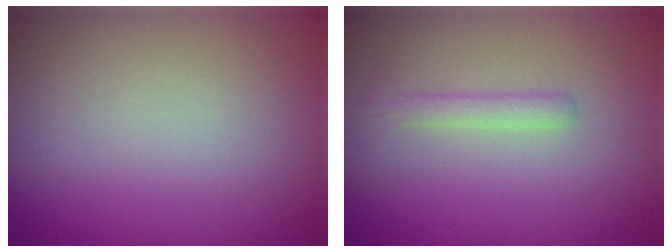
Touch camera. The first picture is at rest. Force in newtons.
{"total": 1.4, "press": 1.4, "slide": 0.0}